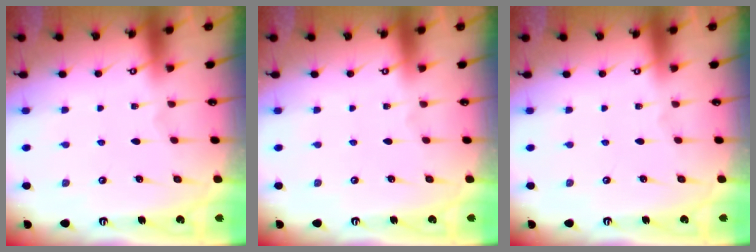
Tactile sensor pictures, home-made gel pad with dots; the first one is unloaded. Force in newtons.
{"total": 0.0}
{"total": 0.0}